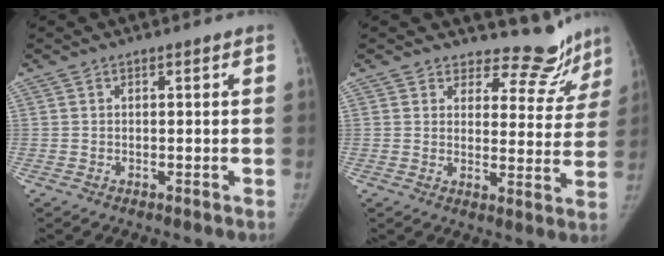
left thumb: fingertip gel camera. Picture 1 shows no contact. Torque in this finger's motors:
{"motor_torque": [-0.14, -0.15, -0.15, -0.15, -0.06]}